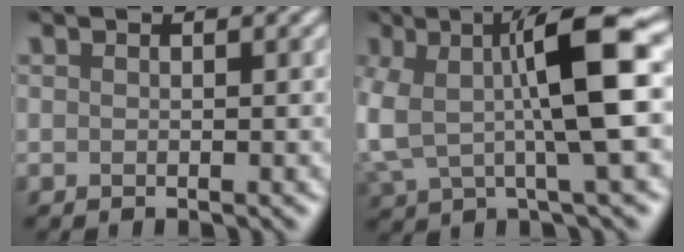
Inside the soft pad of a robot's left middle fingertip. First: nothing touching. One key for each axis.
{"total": 8.6, "fx": 0.6, "fy": 2.1, "fz": 8.3, "tx": -0.153, "ty": 0.009, "tz": 0.009}